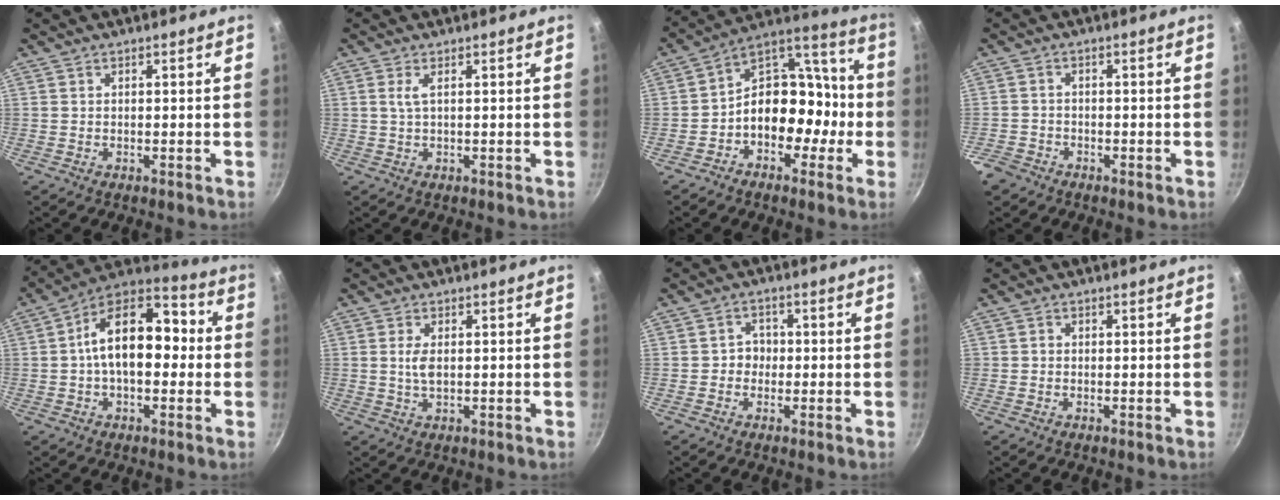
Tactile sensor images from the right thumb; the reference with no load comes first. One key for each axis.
{"total": 1.8, "fx": 0.5, "fy": 0.5, "fz": 1.7, "tx": -0.049, "ty": 0.007, "tz": 0.016}
{"total": 15.7, "fx": -3.1, "fy": 10.6, "fz": 11.2, "tx": -0.126, "ty": 0.062, "tz": -0.061}
{"total": 3.3, "fx": -2.4, "fy": 2.1, "fz": 0.6, "tx": -0.010, "ty": 0.009, "tz": -0.047}
{"total": 16.8, "fx": 0.8, "fy": 9.6, "fz": 13.8, "tx": -0.202, "ty": 0.044, "tz": -0.001}
{"total": 3.1, "fx": 0.3, "fy": 1.4, "fz": 2.7, "tx": -0.059, "ty": -0.004, "tz": 0.008}
{"total": 3.2, "fx": -0.4, "fy": 2.9, "fz": 1.4, "tx": 0.003, "ty": 0.011, "tz": -0.015}
{"total": 0.6, "fx": -0.1, "fy": 0.6, "fz": 0.2, "tx": 0.001, "ty": 0.003, "tz": -0.003}